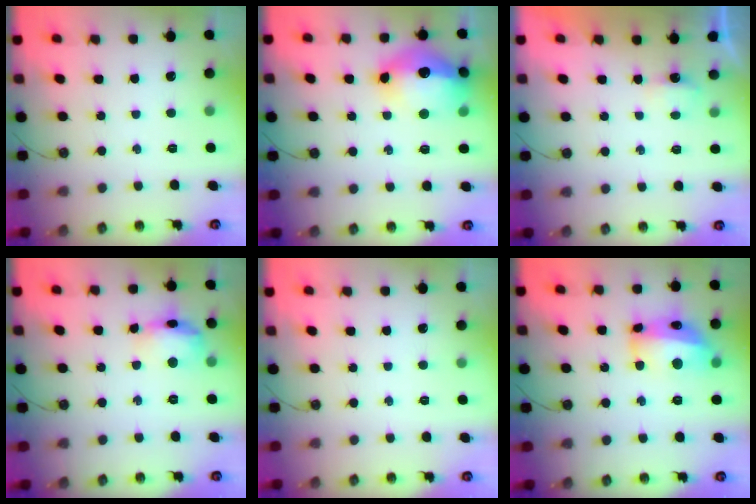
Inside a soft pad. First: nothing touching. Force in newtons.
{"total": 18.1, "press": 18.1, "slide": 1.8}
{"total": 13.3, "press": 4.4, "slide": 12.6}
{"total": 13.2, "press": 13.1, "slide": 1.1}
{"total": 0.0}
{"total": 13.1, "press": 13.0, "slide": 1.1}